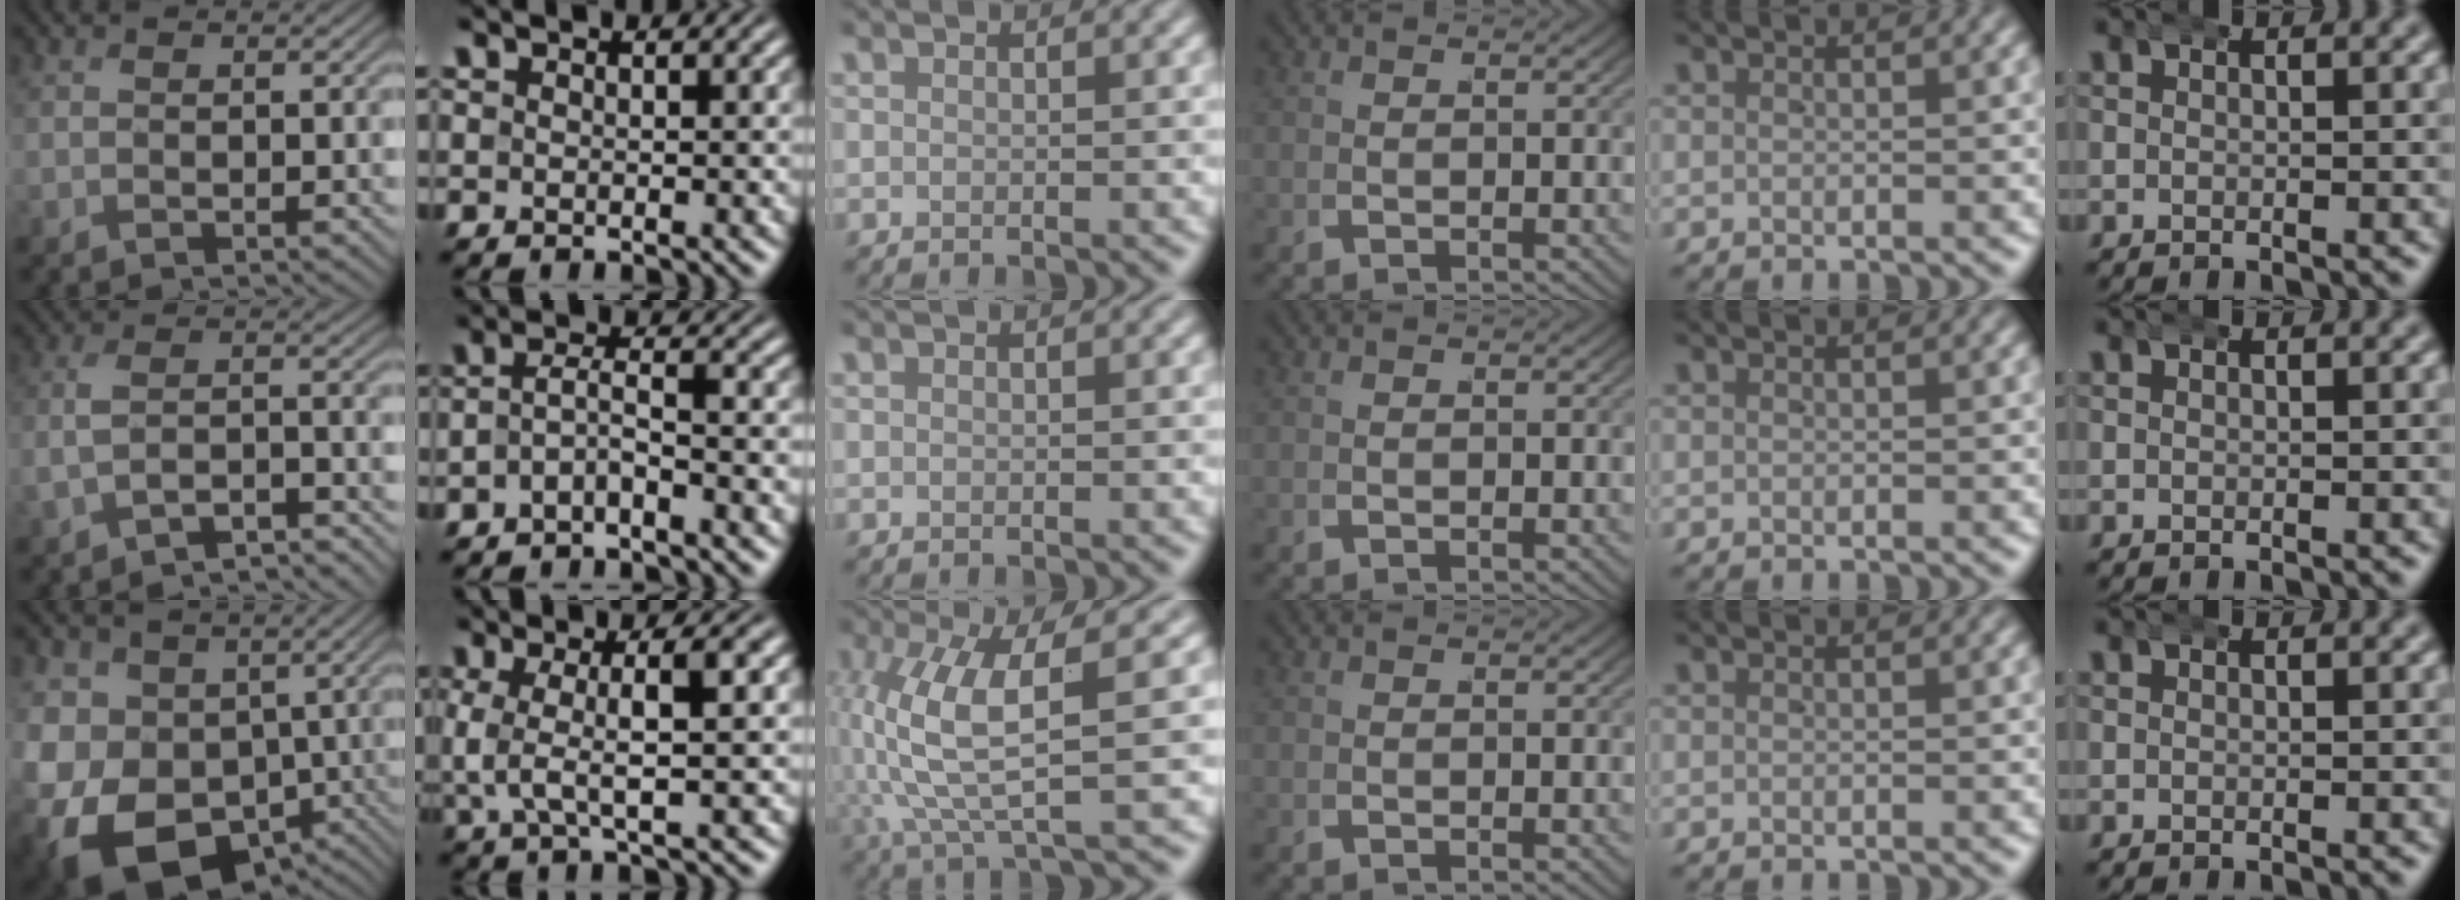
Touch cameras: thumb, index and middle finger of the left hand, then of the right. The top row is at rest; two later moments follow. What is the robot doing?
{"motion": "wrap", "object": "aluminum foil"}